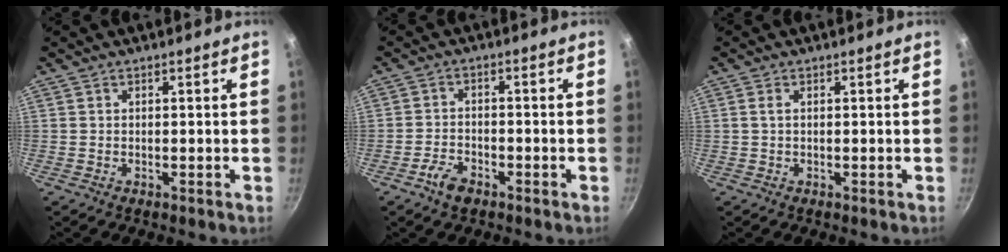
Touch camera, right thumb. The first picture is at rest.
{"total": 4.3, "force": [-2.8, 2.1, 2.5], "torque": [-0.048, 0.021, -0.053]}
{"total": 0.9, "force": [0.2, 0.4, 0.8], "torque": [-0.018, 0.002, 0.002]}